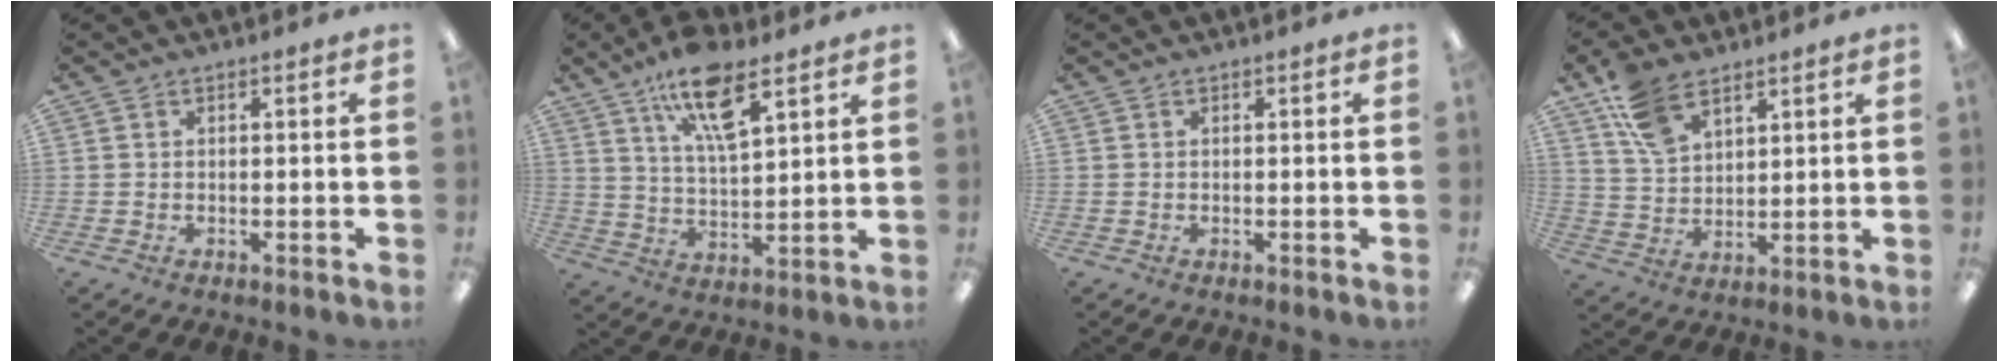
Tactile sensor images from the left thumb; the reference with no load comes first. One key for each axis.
{"total": 13.2, "fx": 8.5, "fy": 4.7, "fz": 8.9, "tx": -0.148, "ty": -0.035, "tz": 0.147}
{"total": 0.0}
{"total": 9.9, "fx": 6.6, "fy": 5.4, "fz": 5.0, "tx": -0.102, "ty": -0.017, "tz": 0.127}